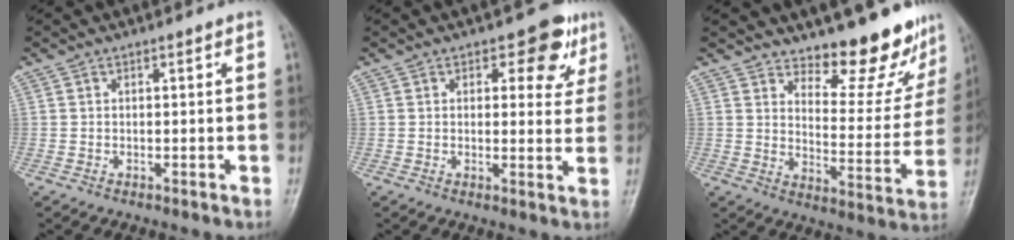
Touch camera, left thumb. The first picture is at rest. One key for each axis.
{"total": 7.0, "fx": 3.5, "fy": 4.1, "fz": 4.5, "tx": -0.015, "ty": -0.012, "tz": 0.038}
{"total": 13.6, "fx": 12.0, "fy": 4.1, "fz": 4.9, "tx": -0.029, "ty": -0.106, "tz": 0.164}